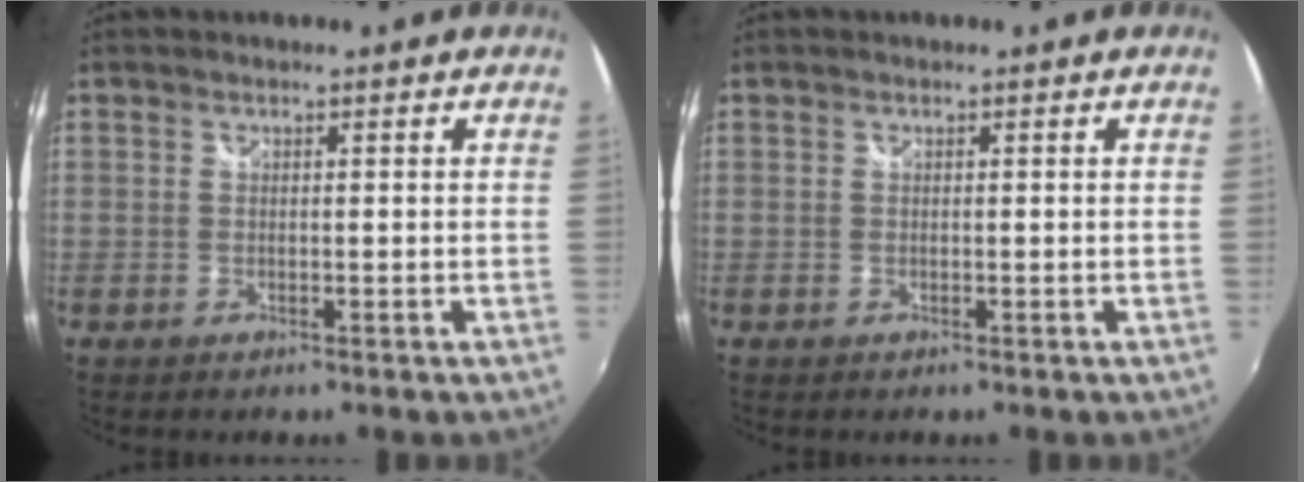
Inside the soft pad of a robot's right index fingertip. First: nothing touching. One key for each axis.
{"total": 0.0}